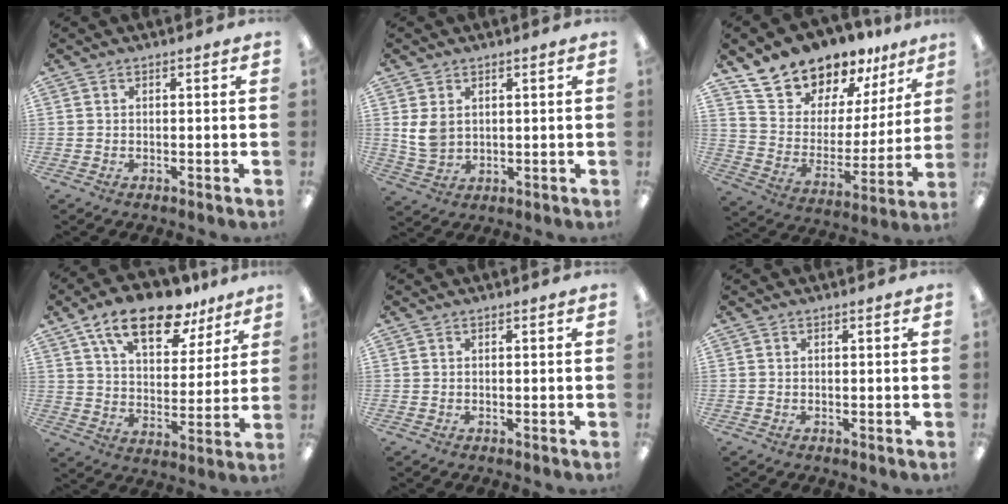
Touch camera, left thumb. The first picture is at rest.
{"total": 5.8, "force": [1.6, 4.4, 3.5], "torque": [-0.075, 0.000, 0.029]}
{"total": 15.3, "force": [14.1, 5.9, 1.0], "torque": [-0.050, -0.133, 0.262]}
{"total": 16.9, "force": [11.6, 7.4, 9.8], "torque": [-0.158, -0.057, 0.199]}
{"total": 0.0}
{"total": 0.0}